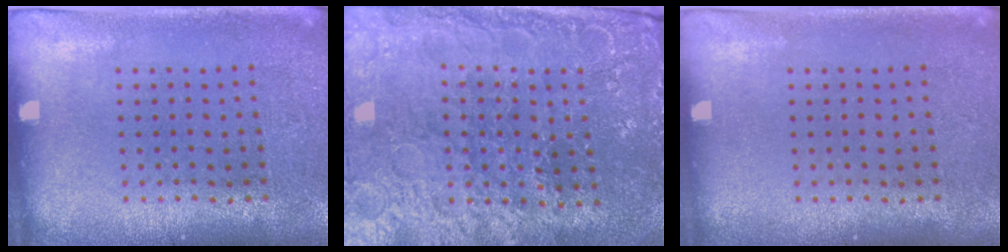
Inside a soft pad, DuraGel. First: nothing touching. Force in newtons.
{"total": 3.3, "press": 3.3, "slide": 0.4}
{"total": 0.0}